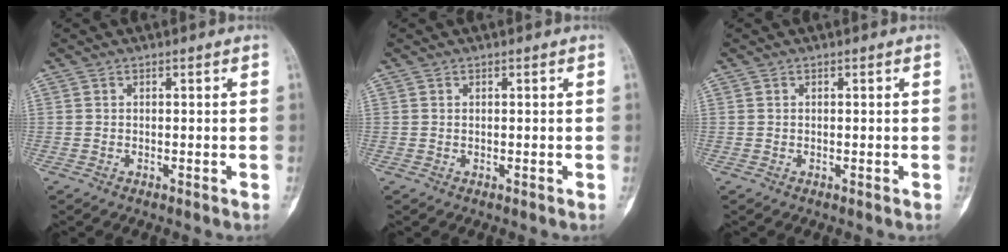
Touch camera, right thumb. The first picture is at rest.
{"total": 0.0}
{"total": 0.0}